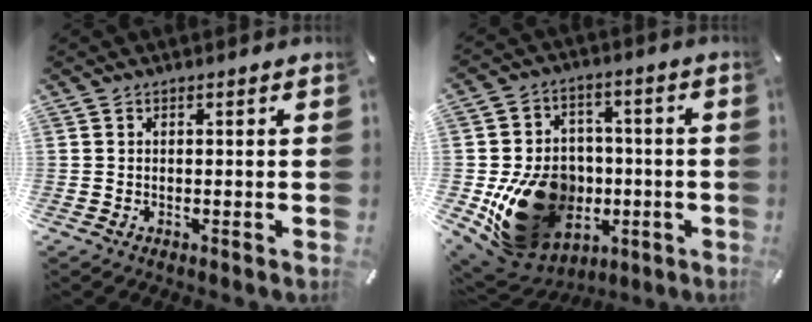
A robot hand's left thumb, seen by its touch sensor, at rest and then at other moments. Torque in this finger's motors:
{"motor_torque": [0.87, 1.46, 1.49, 0.34, 0.33]}